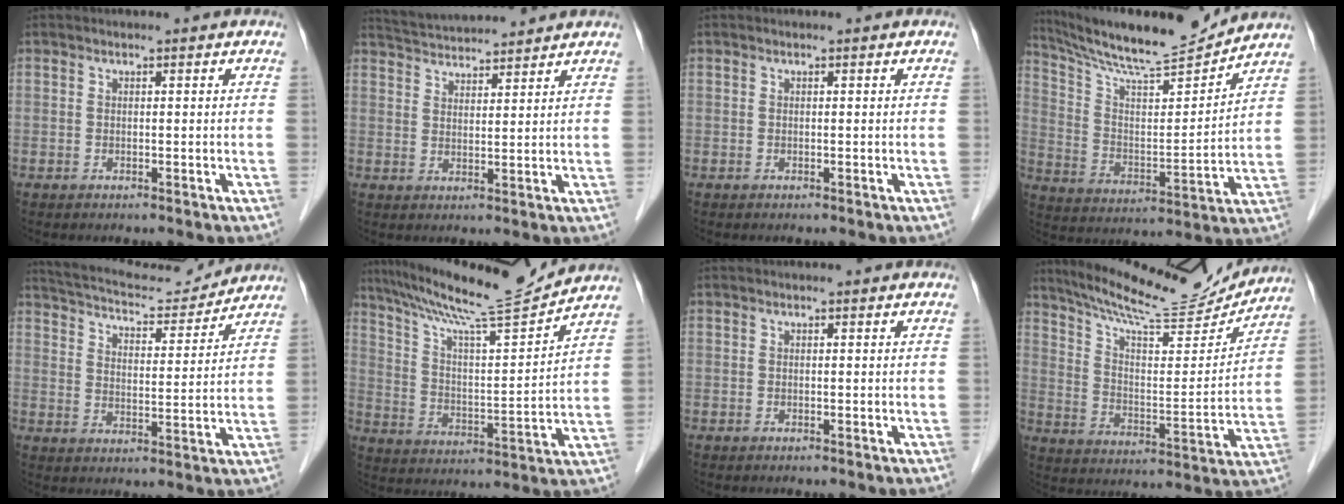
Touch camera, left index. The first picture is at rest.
{"total": 8.6, "force": [8.4, 0.4, 1.8], "torque": [-0.042, 0.031, 0.137]}
{"total": 0.0}
{"total": 15.8, "force": [14.9, 0.3, 5.3], "torque": [-0.104, -0.004, 0.253]}
{"total": 13.6, "force": [12.8, 2.5, 3.9], "torque": [-0.069, 0.020, 0.193]}
{"total": 15.8, "force": [14.4, -1.0, 6.4], "torque": [-0.117, -0.010, 0.234]}
{"total": 0.0}
{"total": 18.1, "force": [17.1, 2.1, 5.7], "torque": [-0.102, -0.021, 0.258]}